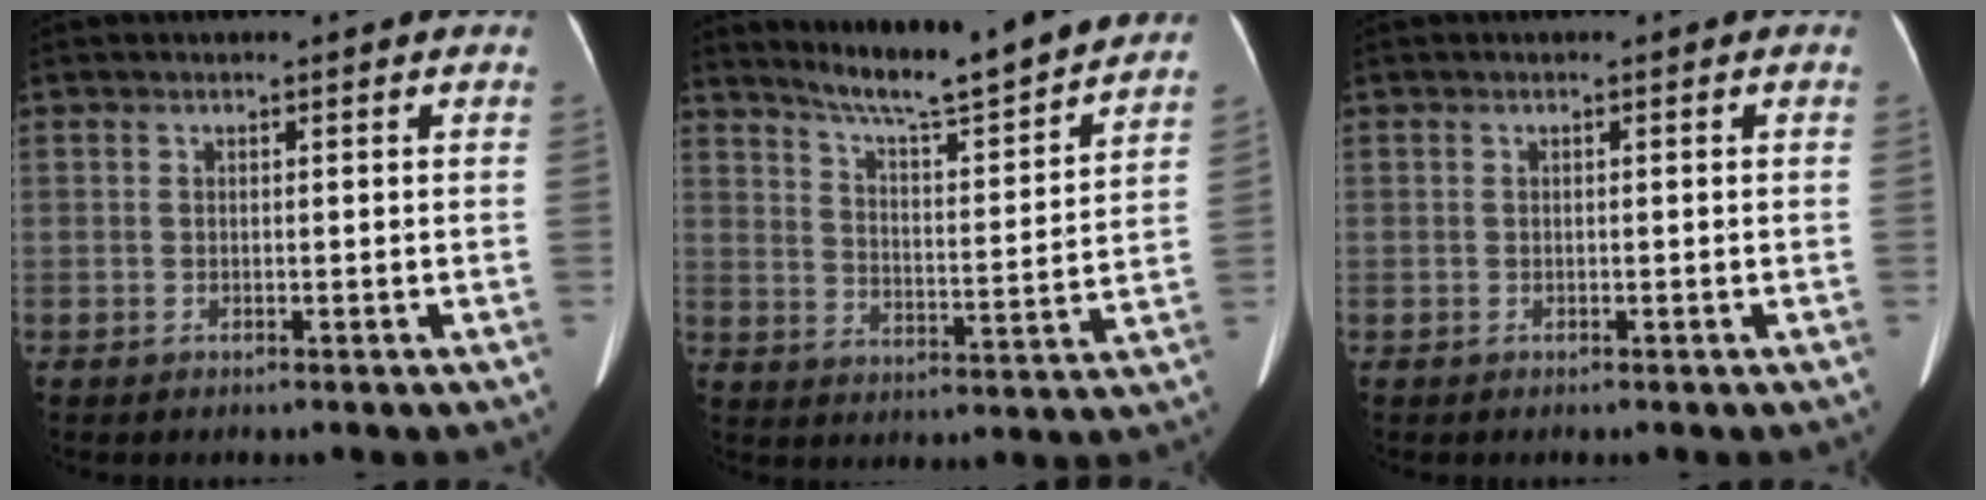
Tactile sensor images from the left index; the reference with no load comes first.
{"total": 16.0, "force": [14.9, -0.4, 5.8], "torque": [-0.099, -0.023, 0.214]}
{"total": 0.0}